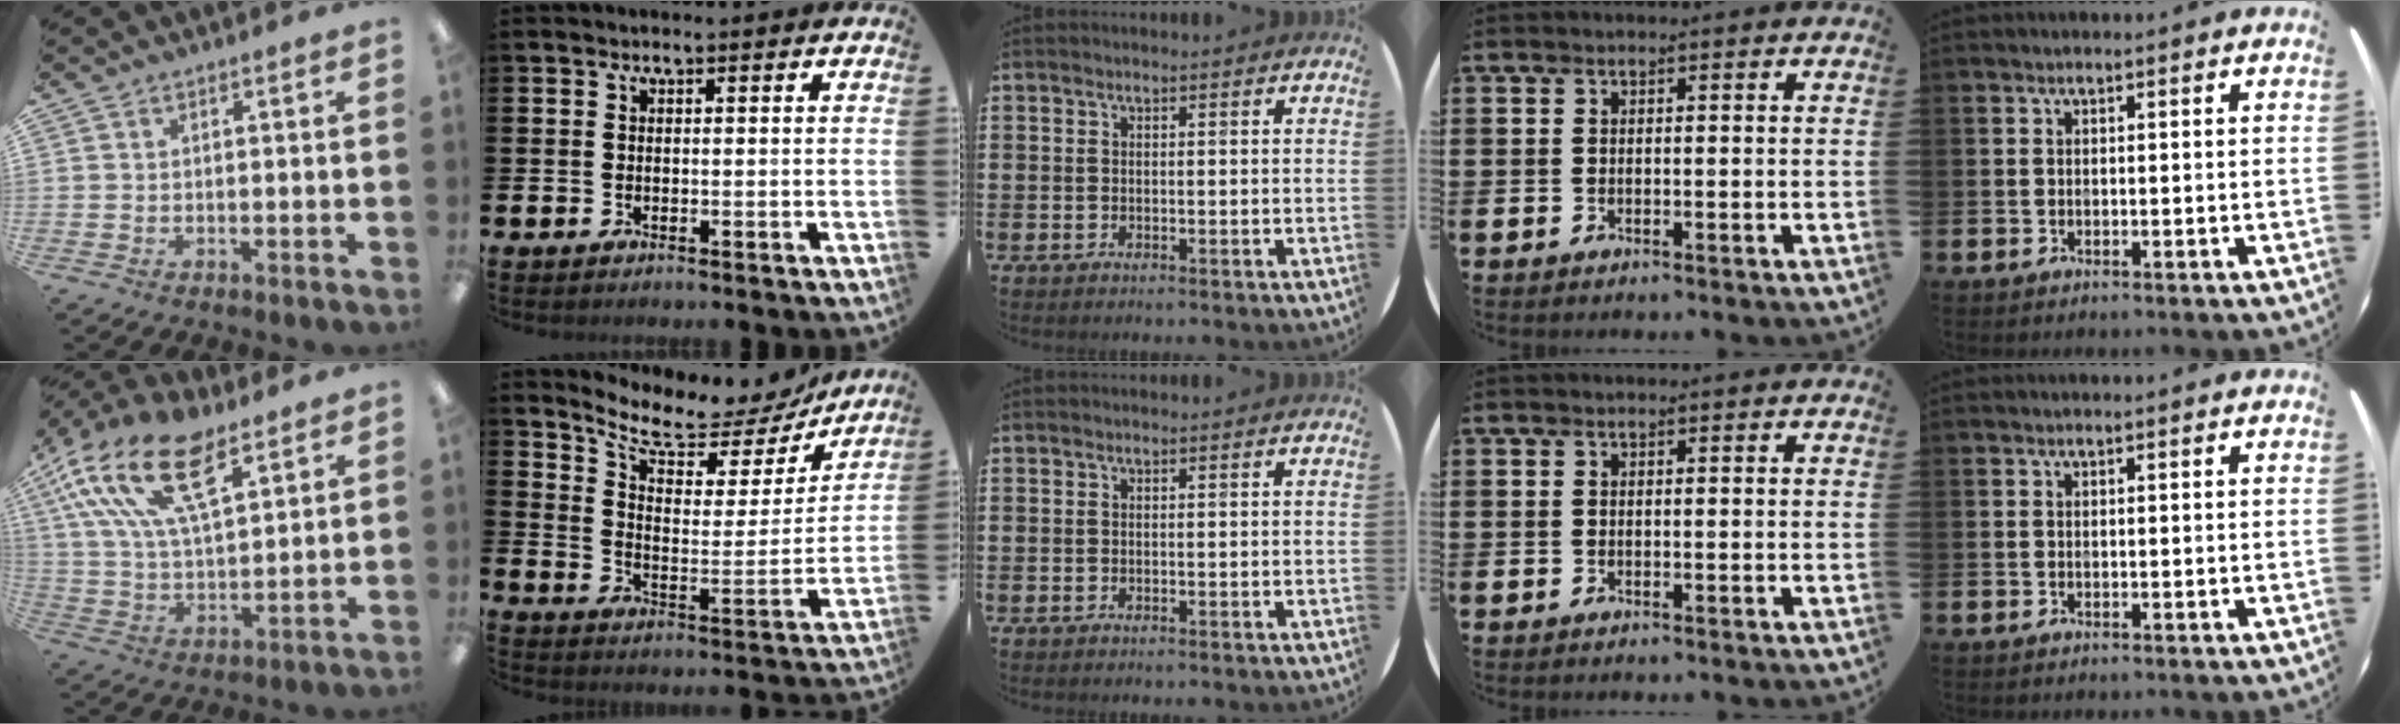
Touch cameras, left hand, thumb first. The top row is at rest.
{"thumb": {"total": 20.5, "force": [11.6, 9.1, 14.3], "torque": [-0.292, -0.046, 0.204]}, "index": {"total": 8.2, "force": [7.4, 2.5, 2.7], "torque": [-0.078, -0.058, 0.123]}}